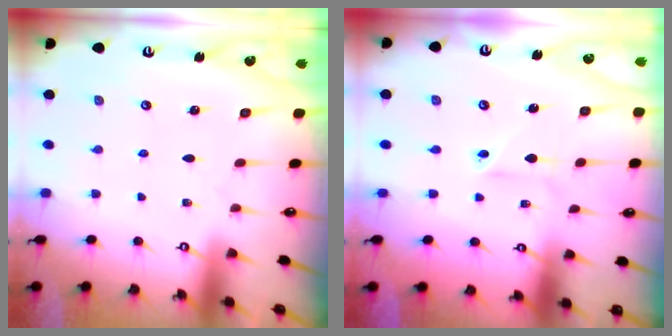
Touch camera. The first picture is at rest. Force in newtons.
{"total": 2.3, "press": 2.1, "slide": 0.9}